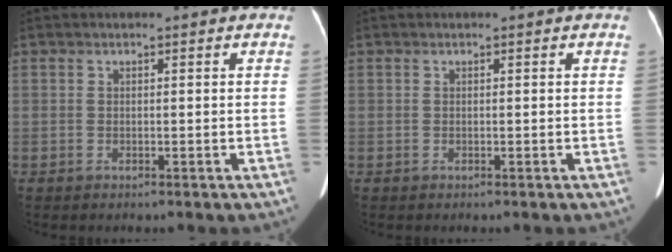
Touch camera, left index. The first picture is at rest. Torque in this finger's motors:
{"motor_torque": [0.00, 0.00, 0.01, 0.00]}